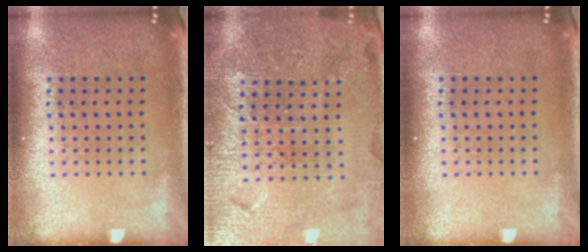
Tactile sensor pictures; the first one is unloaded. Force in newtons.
{"total": 4.3, "press": 4.2, "slide": 1.2}
{"total": 0.0}